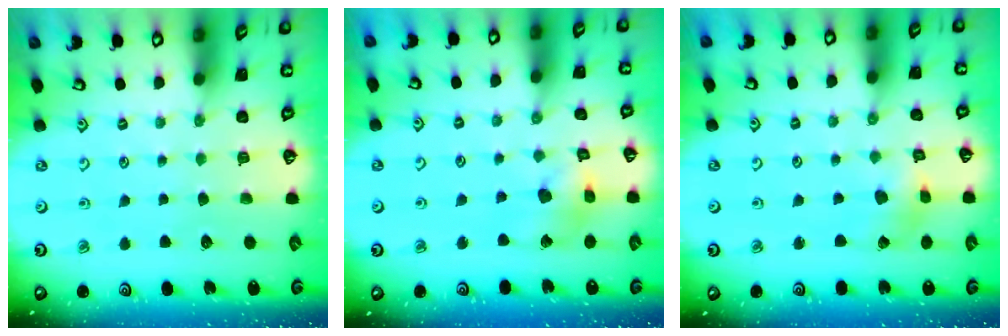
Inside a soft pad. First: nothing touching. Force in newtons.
{"total": 11.9, "press": 11.7, "slide": 1.7}
{"total": 3.1, "press": 3.0, "slide": 0.4}